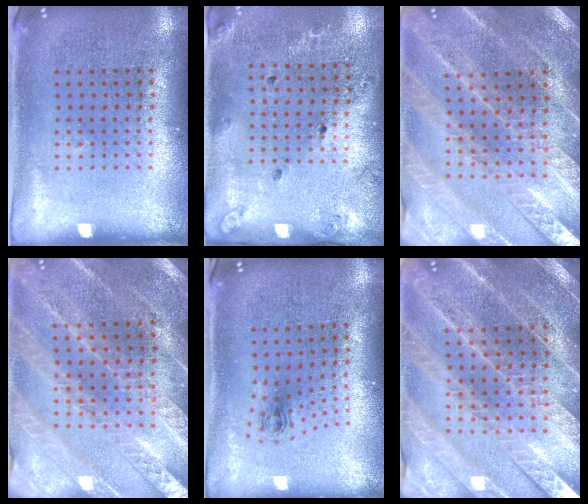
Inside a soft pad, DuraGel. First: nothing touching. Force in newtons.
{"total": 1.4, "press": 1.3, "slide": 0.7}
{"total": 2.5, "press": 2.5, "slide": 0.2}
{"total": 2.2, "press": 2.2, "slide": 0.2}
{"total": 0.9, "press": 0.4, "slide": 0.8}
{"total": 3.1, "press": 3.0, "slide": 0.7}